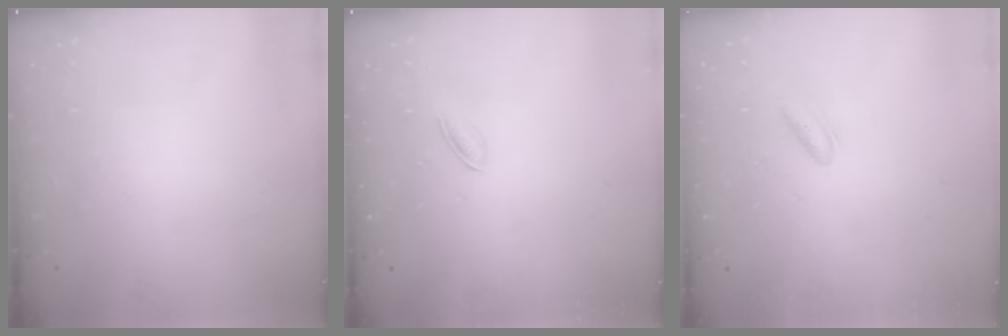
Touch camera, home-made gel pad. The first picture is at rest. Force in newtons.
{"total": 2.7, "press": 2.6, "slide": 0.7}
{"total": 4.1, "press": 4.0, "slide": 1.0}